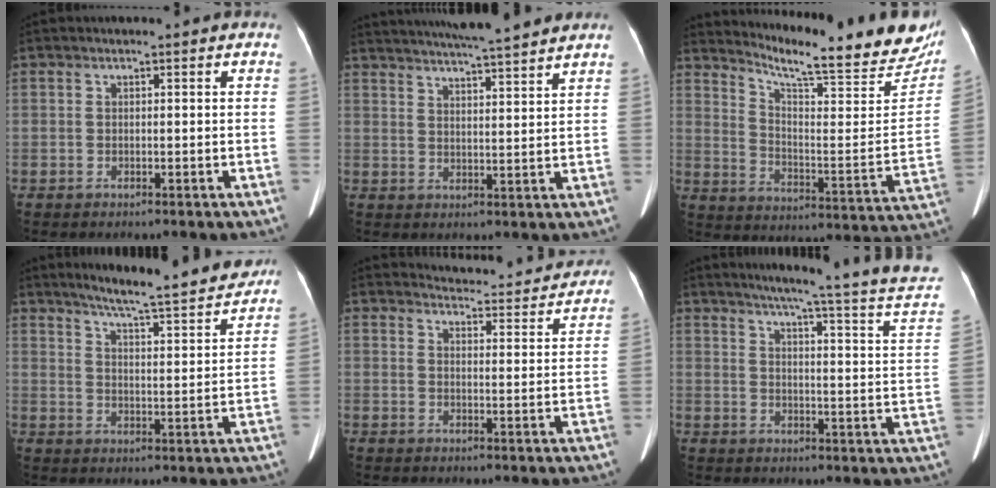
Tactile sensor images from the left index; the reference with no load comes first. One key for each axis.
{"total": 15.0, "fx": 13.4, "fy": -0.3, "fz": 6.6, "tx": -0.120, "ty": 0.010, "tz": 0.189}
{"total": 23.4, "fx": 20.9, "fy": 3.2, "fz": 9.9, "tx": -0.155, "ty": -0.072, "tz": 0.268}
{"total": 15.1, "fx": 13.5, "fy": 0.6, "fz": 6.6, "tx": -0.099, "ty": -0.009, "tz": 0.183}
{"total": 11.3, "fx": 11.1, "fy": 1.4, "fz": 1.3, "tx": -0.010, "ty": -0.010, "tz": 0.124}
{"total": 22.9, "fx": 20.0, "fy": -1.2, "fz": 11.2, "tx": -0.159, "ty": -0.063, "tz": 0.232}